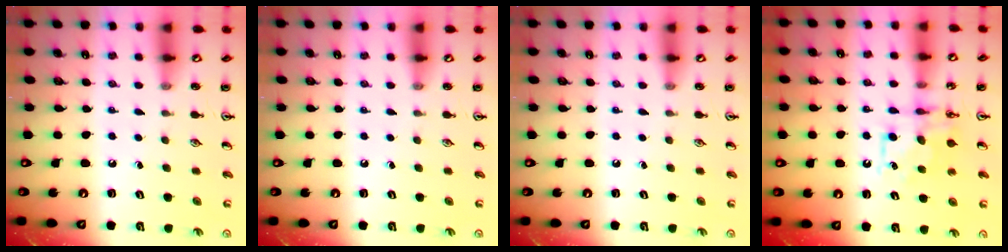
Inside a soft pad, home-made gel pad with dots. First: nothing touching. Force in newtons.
{"total": 0.0}
{"total": 0.0}
{"total": 8.1, "press": 8.1, "slide": 0.4}